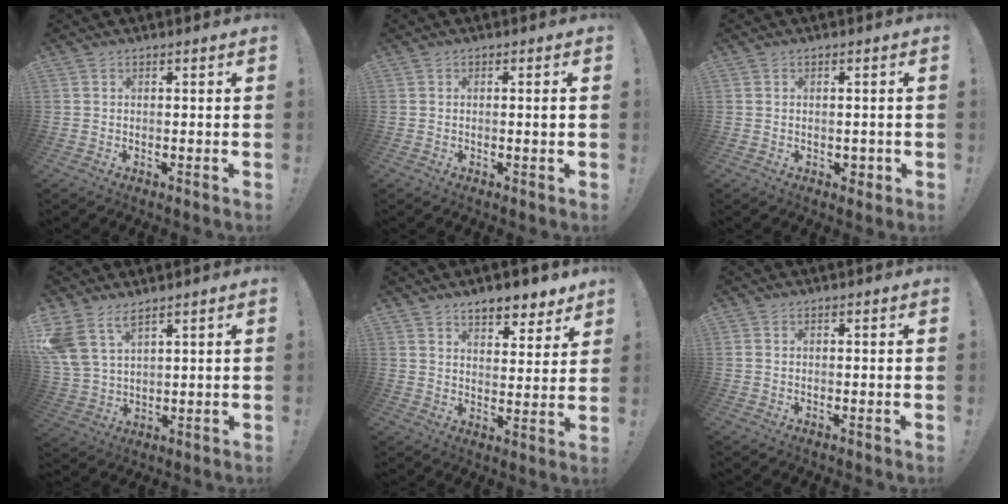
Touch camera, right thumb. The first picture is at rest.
{"total": 1.3, "force": [-0.1, -0.4, 1.3], "torque": [-0.021, 0.000, -0.005]}
{"total": 2.2, "force": [-0.1, 1.9, 1.1], "torque": [-0.005, 0.001, -0.001]}
{"total": 8.7, "force": [6.2, 3.9, 4.8], "torque": [-0.096, -0.031, 0.122]}
{"total": 7.9, "force": [6.6, 2.9, 3.2], "torque": [-0.037, -0.049, 0.120]}
{"total": 0.0}